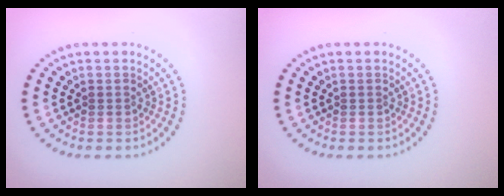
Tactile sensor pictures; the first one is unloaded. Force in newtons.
{"total": 0.0}